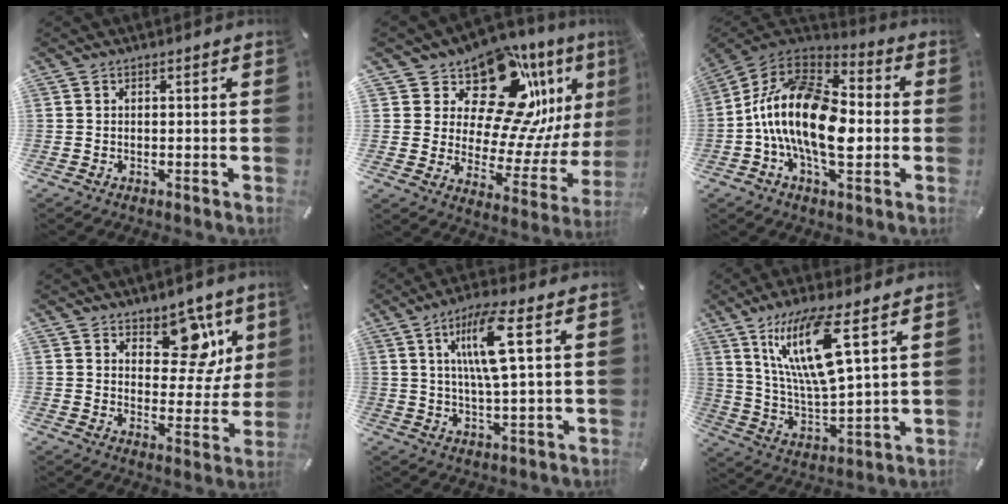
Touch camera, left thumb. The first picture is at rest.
{"total": 19.8, "force": [13.0, 10.5, 10.6], "torque": [-0.136, -0.114, 0.220]}
{"total": 19.7, "force": [-3.7, 11.2, 15.7], "torque": [-0.317, 0.018, -0.069]}
{"total": 13.5, "force": [7.8, 8.6, 6.9], "torque": [-0.070, -0.059, 0.138]}
{"total": 11.2, "force": [3.6, 1.8, 10.5], "torque": [-0.217, 0.001, 0.053]}
{"total": 16.9, "force": [8.5, 4.1, 14.0], "torque": [-0.302, -0.025, 0.136]}